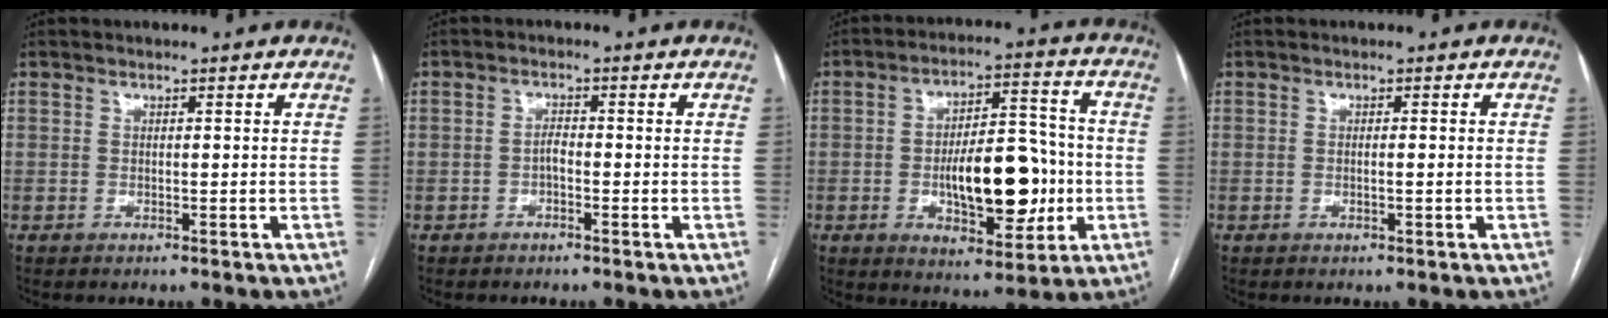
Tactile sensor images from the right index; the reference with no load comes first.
{"total": 1.4, "force": [-0.6, 0.7, 1.0], "torque": [-0.013, 0.005, -0.012]}
{"total": 14.1, "force": [-2.3, 5.6, 12.8], "torque": [-0.199, 0.016, -0.027]}
{"total": 1.0, "force": [-0.2, 0.0, 1.0], "torque": [-0.019, -0.001, -0.001]}